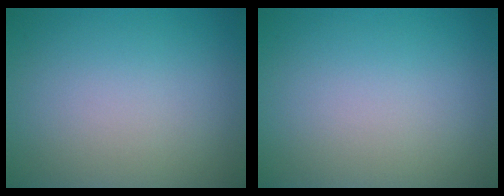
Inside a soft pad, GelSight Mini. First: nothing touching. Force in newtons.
{"total": 0.0}